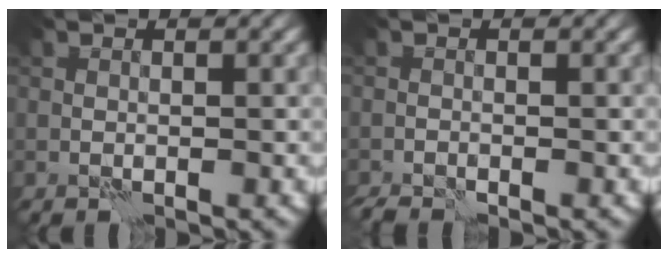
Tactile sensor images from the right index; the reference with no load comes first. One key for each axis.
{"total": 1.5, "fx": -1.4, "fy": -0.1, "fz": 0.5, "tx": -0.021, "ty": -0.005, "tz": -0.032}